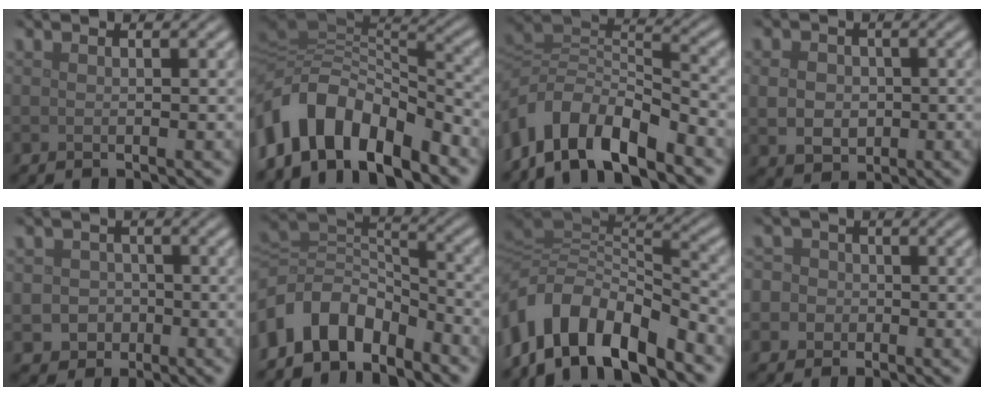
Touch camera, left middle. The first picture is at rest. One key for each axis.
{"total": 10.7, "fx": -5.7, "fy": 5.9, "fz": 6.8, "tx": -0.119, "ty": 0.010, "tz": -0.106}
{"total": 8.8, "fx": -5.3, "fy": 3.9, "fz": 5.9, "tx": -0.097, "ty": 0.005, "tz": -0.107}
{"total": 3.5, "fx": -0.2, "fy": 2.9, "fz": 2.0, "tx": -0.043, "ty": -0.004, "tz": -0.004}
{"total": 3.2, "fx": -0.9, "fy": 2.9, "fz": 0.9, "tx": 0.010, "ty": 0.000, "tz": -0.025}
{"total": 8.6, "fx": -5.1, "fy": 5.4, "fz": 4.4, "tx": -0.068, "ty": 0.002, "tz": -0.102}
{"total": 10.9, "fx": -5.7, "fy": 5.3, "fz": 7.6, "tx": -0.133, "ty": 0.002, "tz": -0.105}
{"total": 5.1, "fx": -0.8, "fy": 4.8, "fz": 1.4, "tx": -0.013, "ty": 0.019, "tz": -0.049}